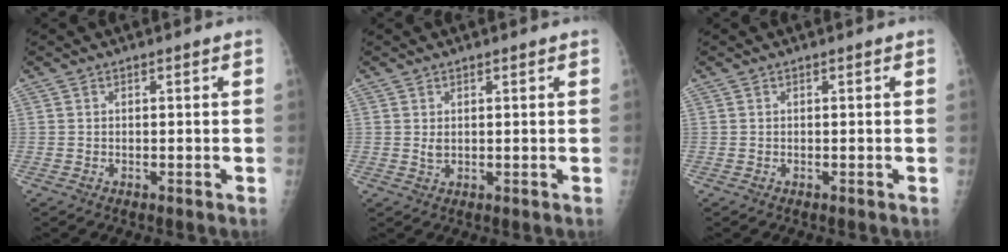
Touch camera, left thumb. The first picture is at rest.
{"total": 1.4, "force": [0.5, 1.0, 0.9], "torque": [-0.012, -0.005, 0.012]}
{"total": 0.0}